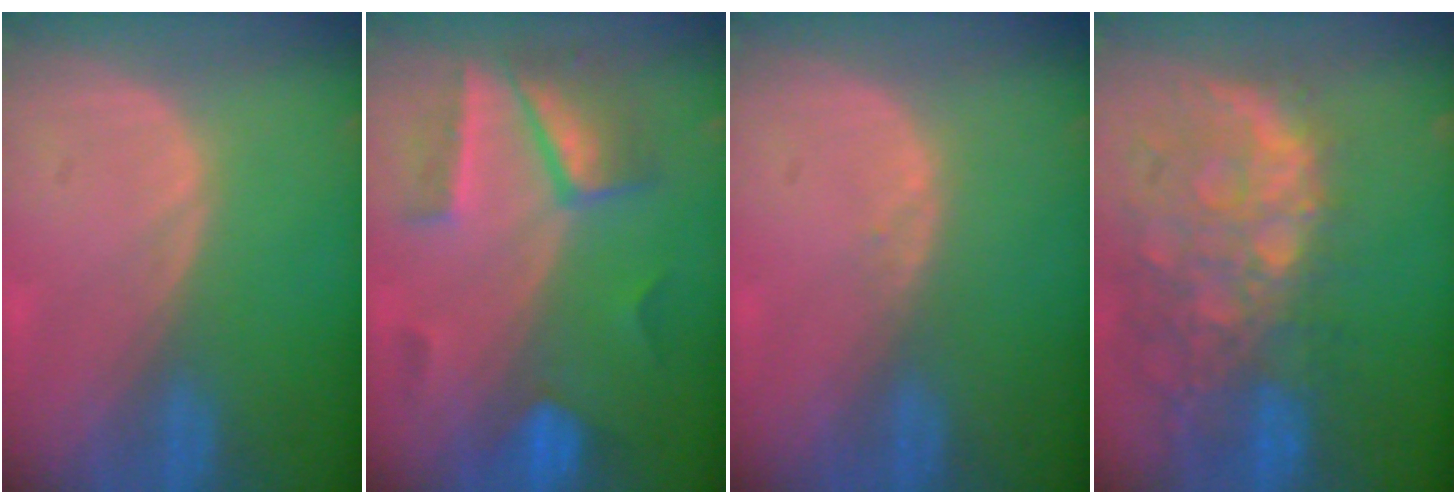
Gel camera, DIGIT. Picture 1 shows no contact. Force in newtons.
{"total": 7.4, "press": 7.2, "slide": 1.4}
{"total": 0.7, "press": 0.5, "slide": 0.5}
{"total": 13.2, "press": 10.8, "slide": 7.6}